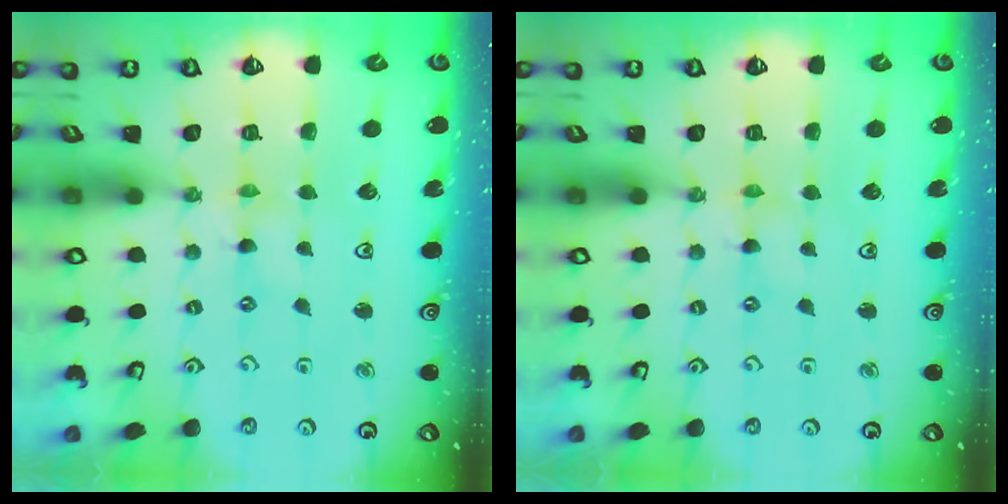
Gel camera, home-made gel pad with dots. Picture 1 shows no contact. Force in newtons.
{"total": 0.6, "press": 0.6, "slide": 0.2}